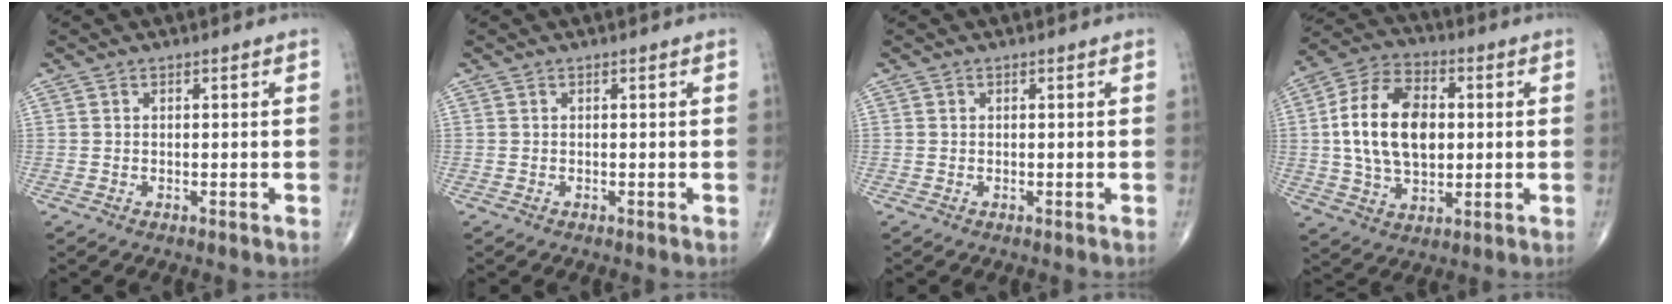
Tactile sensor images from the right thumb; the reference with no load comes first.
{"total": 0.0}
{"total": 0.0}
{"total": 16.6, "force": [1.4, 10.4, 12.8], "torque": [-0.213, 0.013, 0.022]}